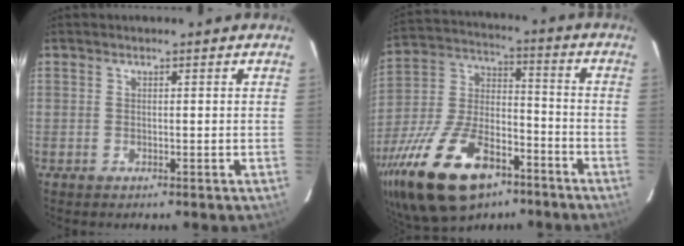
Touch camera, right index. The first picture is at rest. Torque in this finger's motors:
{"motor_torque": [1.13, -1.01, 0.94, 0.13]}